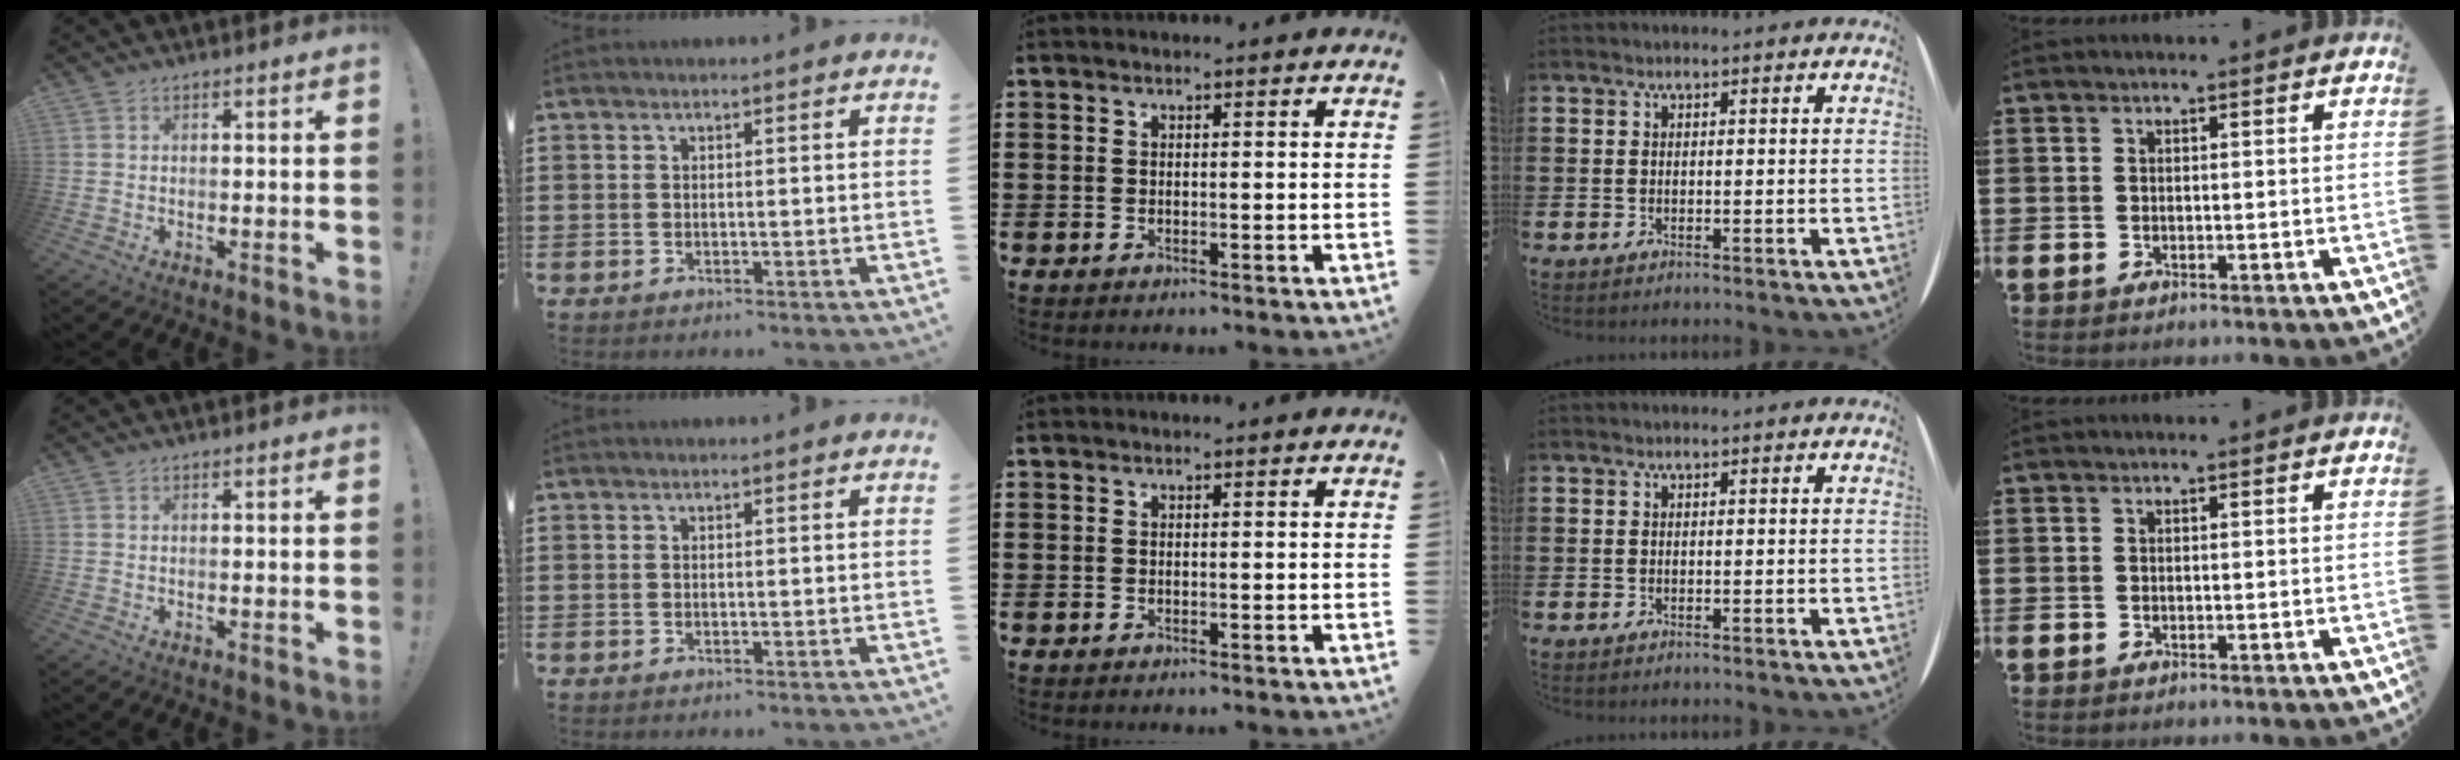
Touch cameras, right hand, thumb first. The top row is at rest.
{}